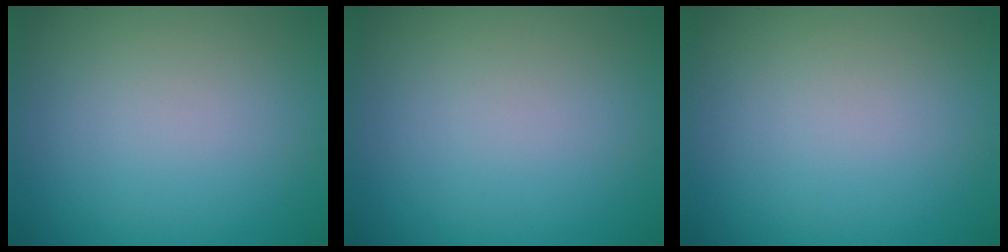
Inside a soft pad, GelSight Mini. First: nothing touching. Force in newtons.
{"total": 0.0}
{"total": 0.0}